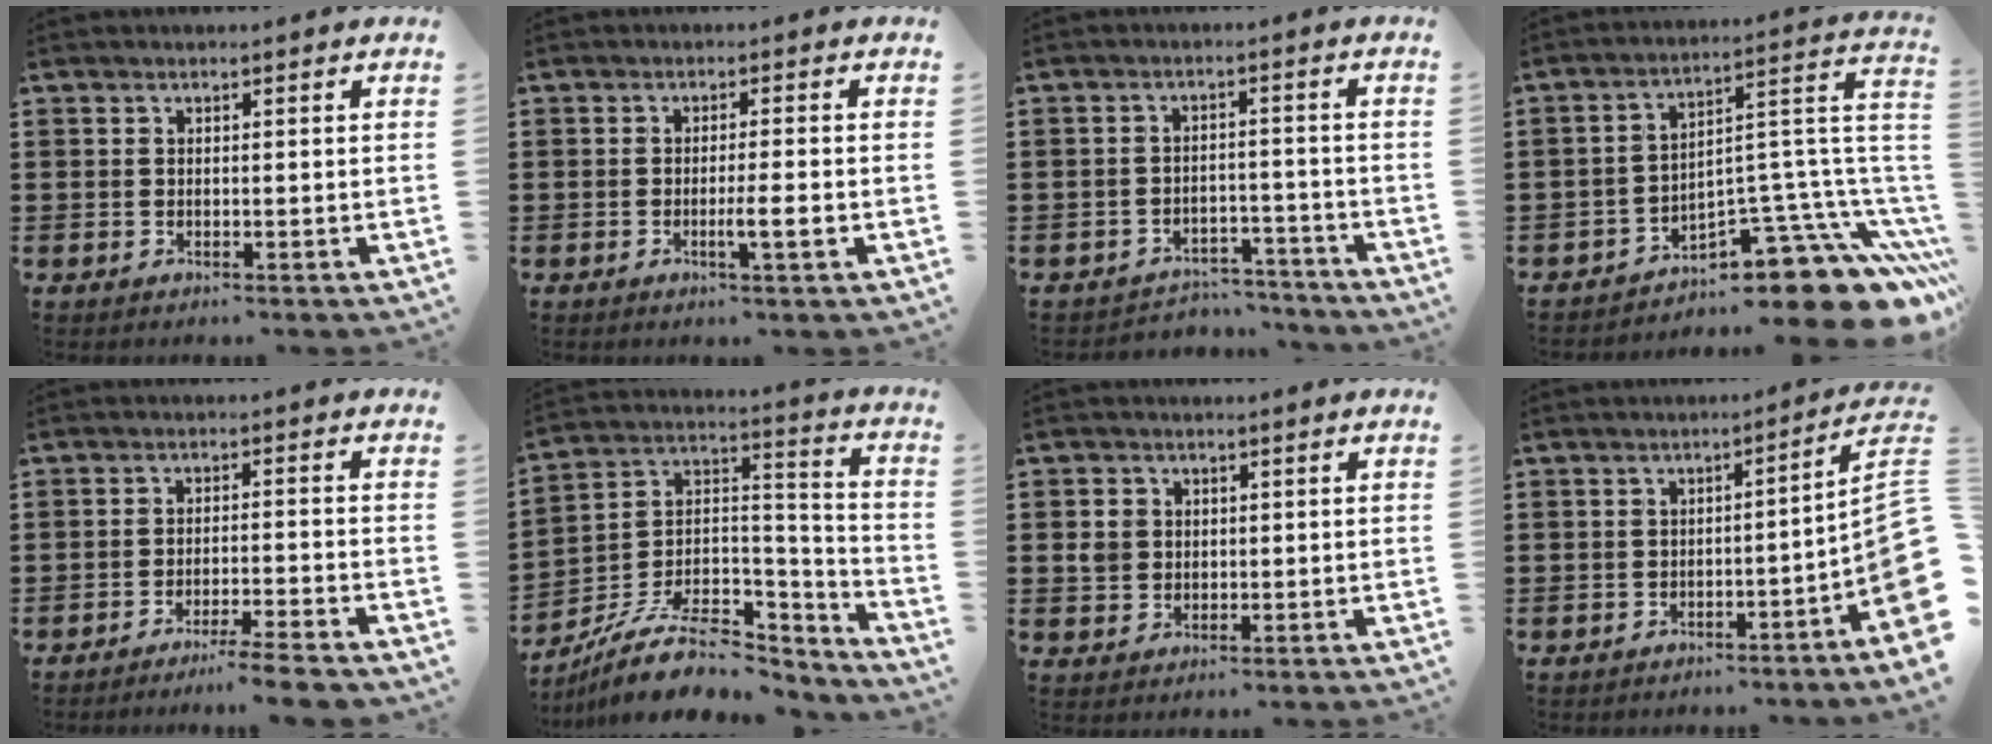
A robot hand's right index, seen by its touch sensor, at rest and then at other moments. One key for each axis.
{"total": 3.7, "fx": -1.3, "fy": 0.0, "fz": 3.5, "tx": -0.057, "ty": -0.008, "tz": -0.023}
{"total": 3.6, "fx": -3.5, "fy": 0.7, "fz": 0.3, "tx": -0.010, "ty": 0.005, "tz": -0.074}
{"total": 10.9, "fx": -7.4, "fy": 4.4, "fz": 6.6, "tx": -0.071, "ty": -0.003, "tz": -0.131}
{"total": 4.1, "fx": -3.7, "fy": -0.5, "fz": 1.6, "tx": -0.027, "ty": -0.007, "tz": -0.072}
{"total": 10.4, "fx": -8.2, "fy": 4.1, "fz": 5.0, "tx": -0.099, "ty": 0.022, "tz": -0.156}
{"total": 2.9, "fx": 0.3, "fy": 2.6, "fz": 1.3, "tx": -0.034, "ty": 0.010, "tz": 0.005}
{"total": 4.9, "fx": -2.2, "fy": 0.1, "fz": 4.5, "tx": -0.065, "ty": -0.026, "tz": -0.041}